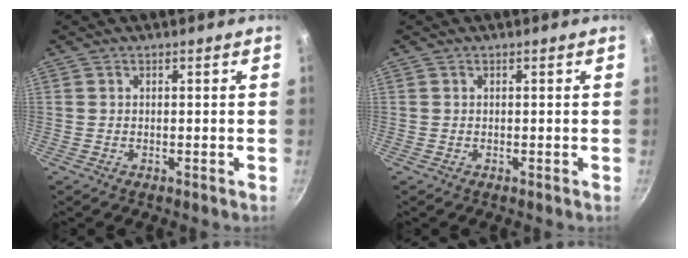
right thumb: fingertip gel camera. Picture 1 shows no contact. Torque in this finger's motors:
{"motor_torque": [0.00, 0.00, -0.14, 0.14, 0.00]}